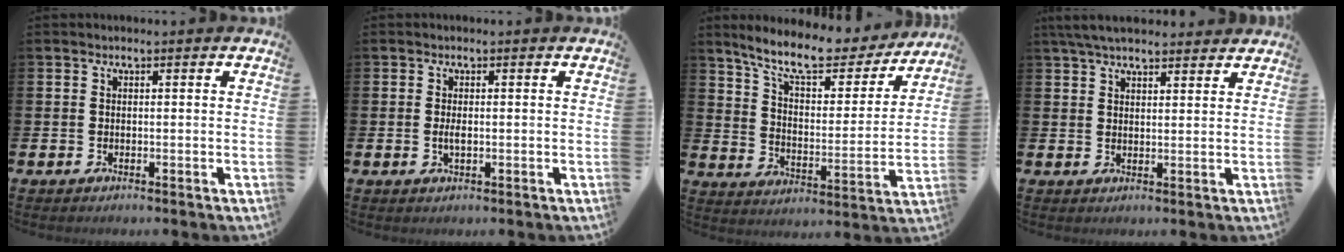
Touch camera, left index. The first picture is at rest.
{"total": 1.5, "force": [0.0, 0.6, 1.4], "torque": [-0.028, 0.003, -0.001]}
{"total": 10.6, "force": [9.4, 2.6, 4.3], "torque": [-0.108, -0.059, 0.161]}
{"total": 5.0, "force": [4.6, 1.2, 1.7], "torque": [-0.041, -0.011, 0.085]}